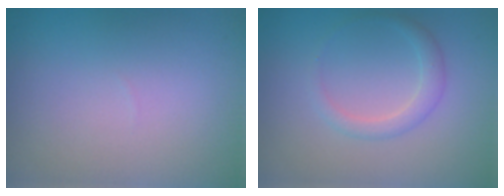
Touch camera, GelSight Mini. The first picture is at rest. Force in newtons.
{"total": 1.8, "press": 1.8, "slide": 0.0}